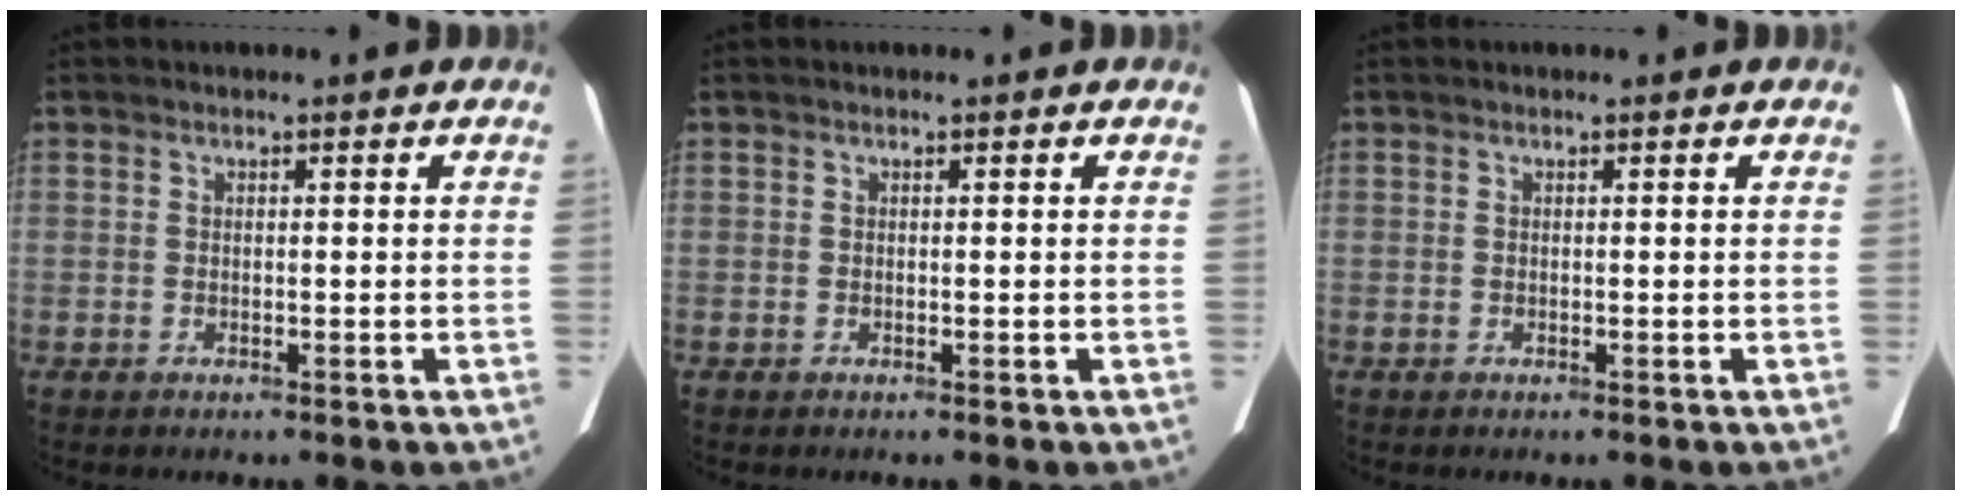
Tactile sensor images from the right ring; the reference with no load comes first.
{"total": 0.0}
{"total": 0.0}